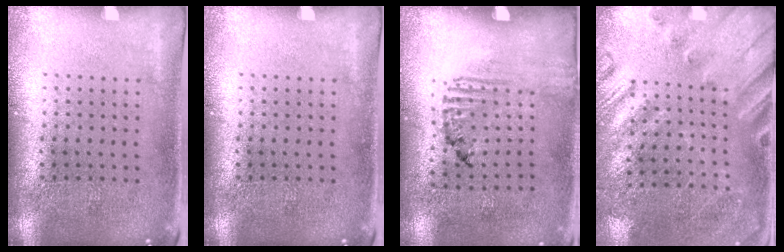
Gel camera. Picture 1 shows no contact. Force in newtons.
{"total": 0.0}
{"total": 1.8, "press": 1.0, "slide": 1.5}
{"total": 2.4, "press": 2.0, "slide": 1.3}